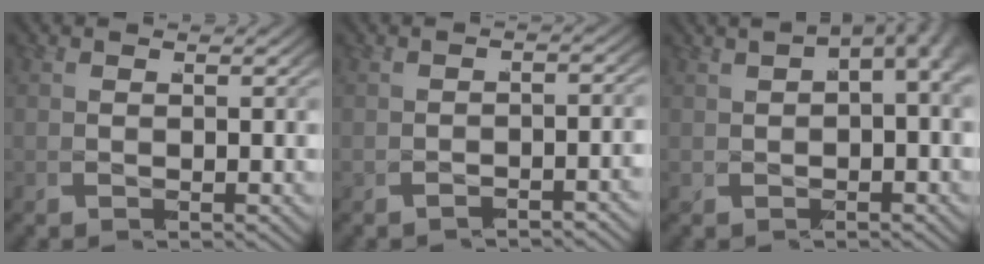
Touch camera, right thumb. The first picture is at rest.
{"total": 2.3, "force": [-2.2, -0.2, 0.9], "torque": [-0.013, 0.003, -0.033]}
{"total": 4.5, "force": [0.6, 2.7, 3.6], "torque": [-0.032, 0.015, 0.003]}